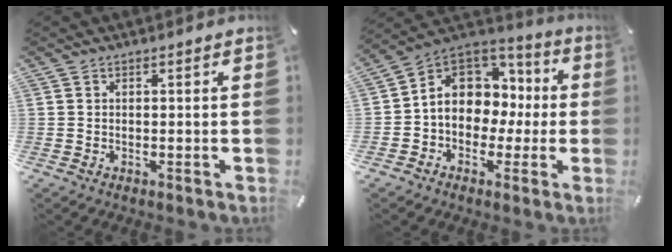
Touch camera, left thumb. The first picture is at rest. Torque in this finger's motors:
{"motor_torque": [0.40, 1.25, 0.96, 0.32, 0.42]}